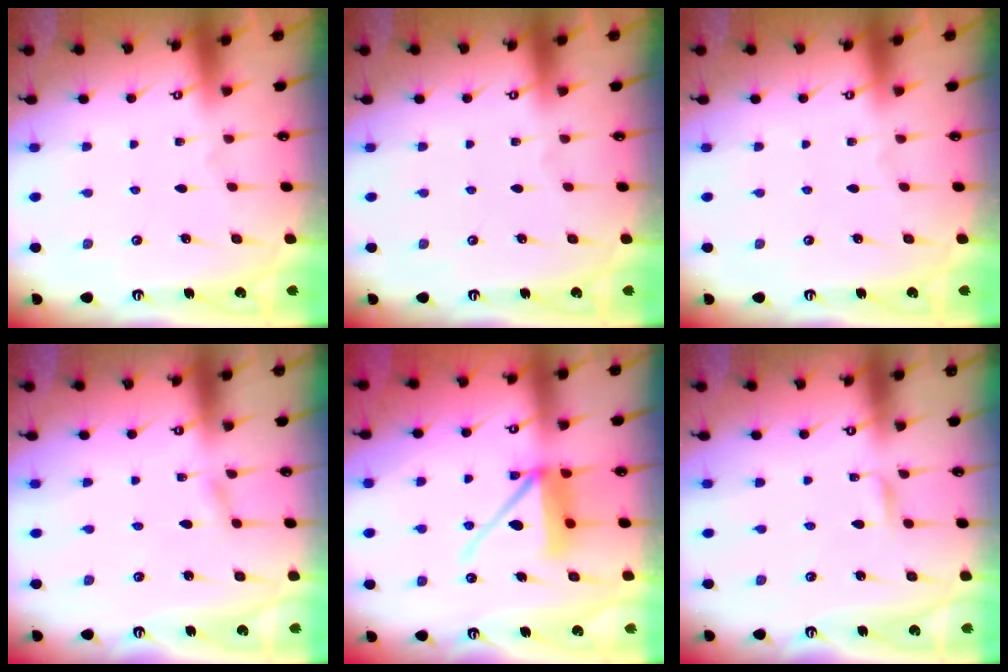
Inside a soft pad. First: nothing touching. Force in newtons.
{"total": 0.0}
{"total": 0.0}
{"total": 1.6, "press": 1.6, "slide": 0.2}
{"total": 11.4, "press": 11.3, "slide": 1.5}
{"total": 1.4, "press": 1.4, "slide": 0.1}